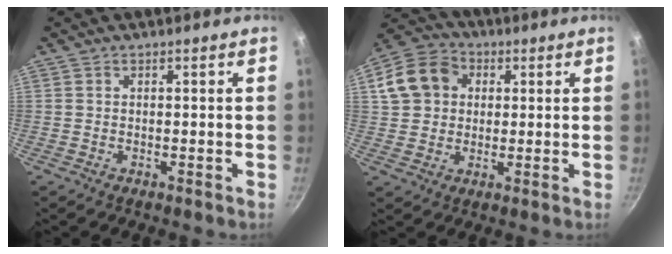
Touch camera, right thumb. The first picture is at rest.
{"total": 11.8, "force": [2.9, 9.4, 6.5], "torque": [-0.101, 0.019, 0.039]}